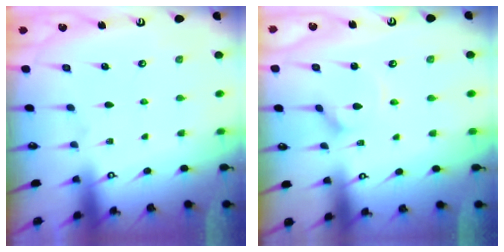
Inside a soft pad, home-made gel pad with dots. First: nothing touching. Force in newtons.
{"total": 2.2, "press": 2.2, "slide": 0.3}